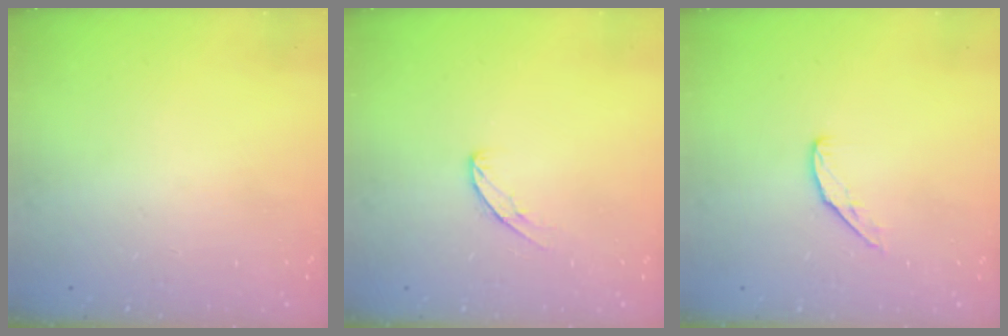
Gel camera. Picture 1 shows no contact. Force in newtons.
{"total": 5.6, "press": 5.6, "slide": 0.4}
{"total": 5.4, "press": 5.4, "slide": 0.6}